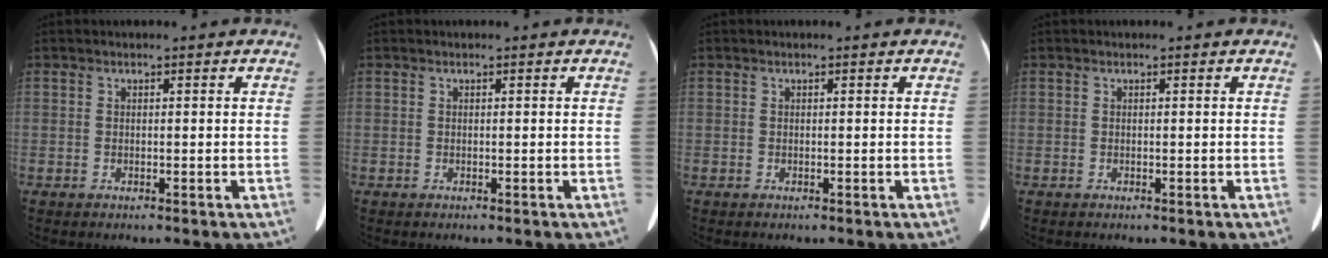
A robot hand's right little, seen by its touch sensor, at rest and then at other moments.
{"total": 0.0}
{"total": 0.0}
{"total": 0.0}